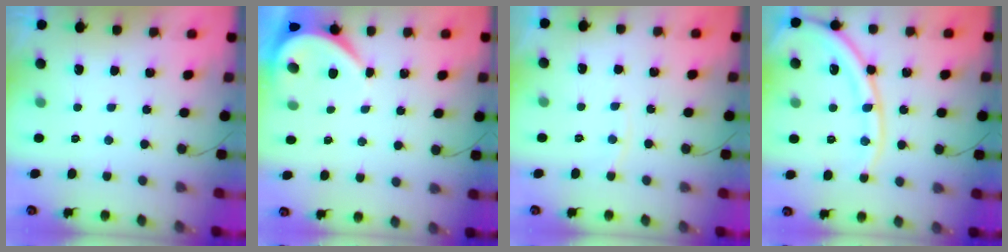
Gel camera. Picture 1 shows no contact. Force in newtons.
{"total": 4.0, "press": 3.9, "slide": 0.5}
{"total": 2.5, "press": 2.5, "slide": 0.2}
{"total": 14.2, "press": 14.1, "slide": 1.6}